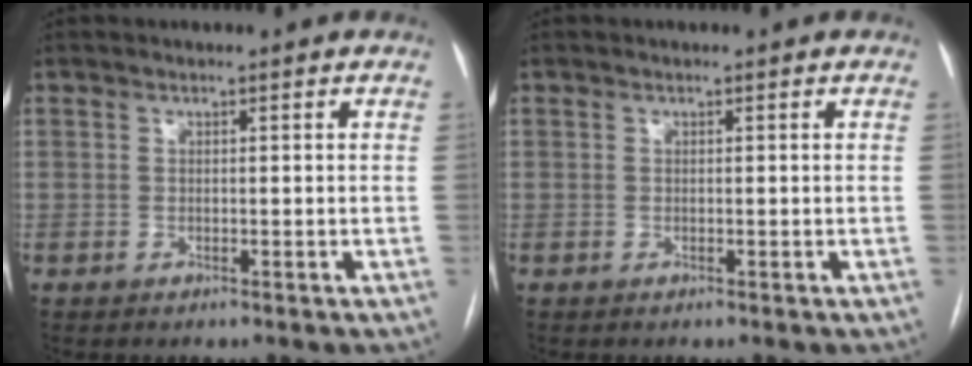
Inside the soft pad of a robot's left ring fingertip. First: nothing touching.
{"total": 0.0}